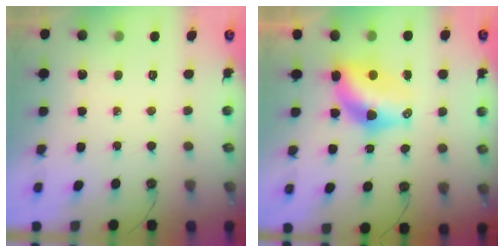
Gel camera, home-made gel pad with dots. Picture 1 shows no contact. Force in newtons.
{"total": 10.9, "press": 10.3, "slide": 3.6}